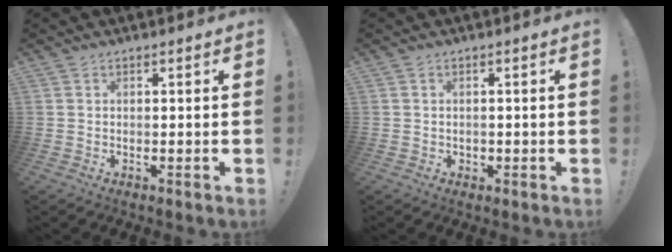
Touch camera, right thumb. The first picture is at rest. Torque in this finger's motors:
{"motor_torque": [0.03, 0.09, -0.20, -0.07, -0.01]}